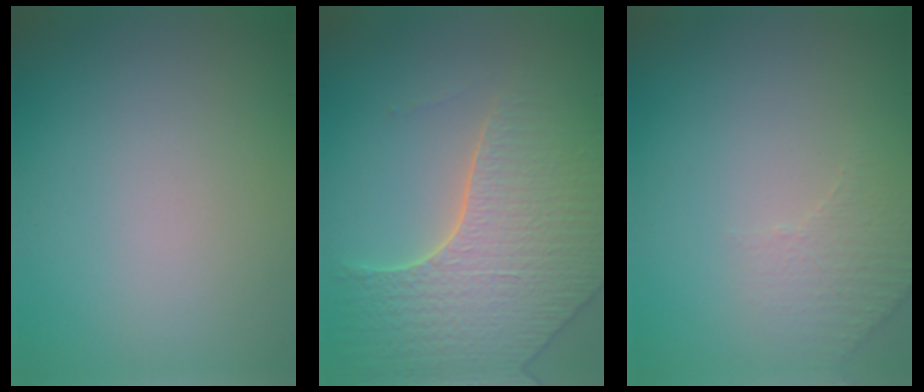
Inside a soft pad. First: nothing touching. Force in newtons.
{"total": 6.6, "press": 5.3, "slide": 3.8}
{"total": 2.1, "press": 2.0, "slide": 0.5}